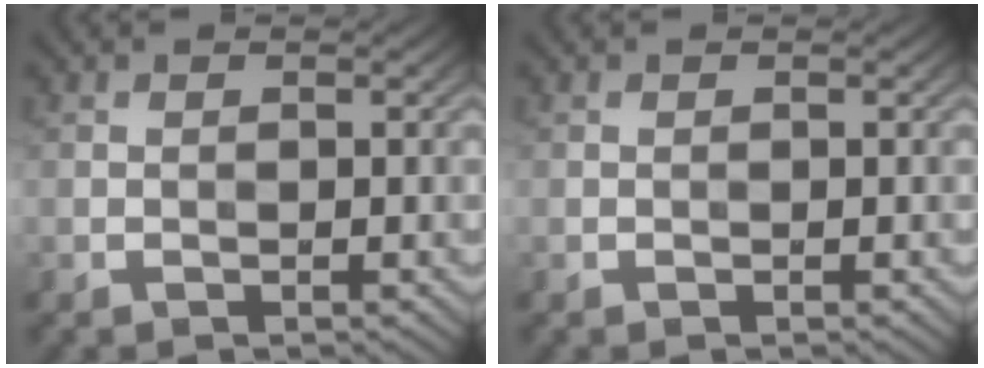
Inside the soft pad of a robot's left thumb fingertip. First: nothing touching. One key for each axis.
{"total": 0.0}